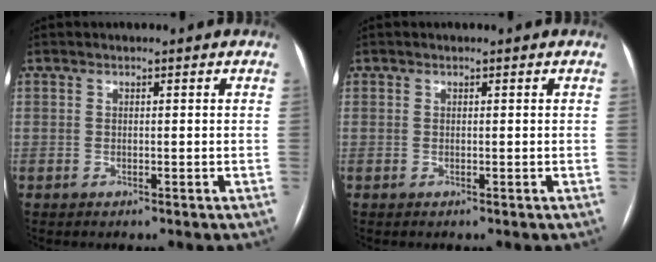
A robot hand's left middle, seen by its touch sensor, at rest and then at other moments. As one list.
[{"total": 0.0}]